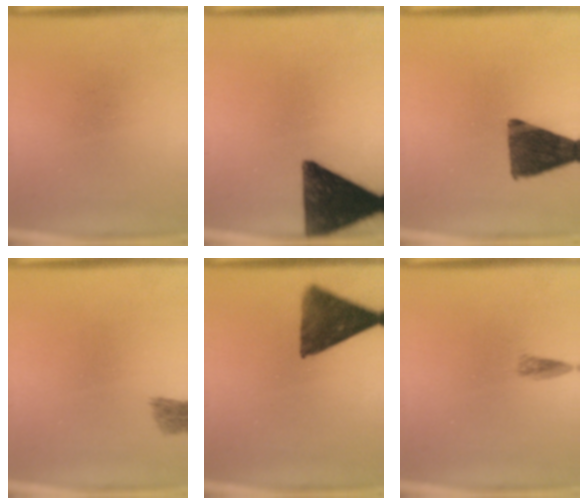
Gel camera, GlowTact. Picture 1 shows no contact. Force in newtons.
{"total": 14.1}
{"total": 12.3}
{"total": 1.9}
{"total": 11.0}
{"total": 1.3}